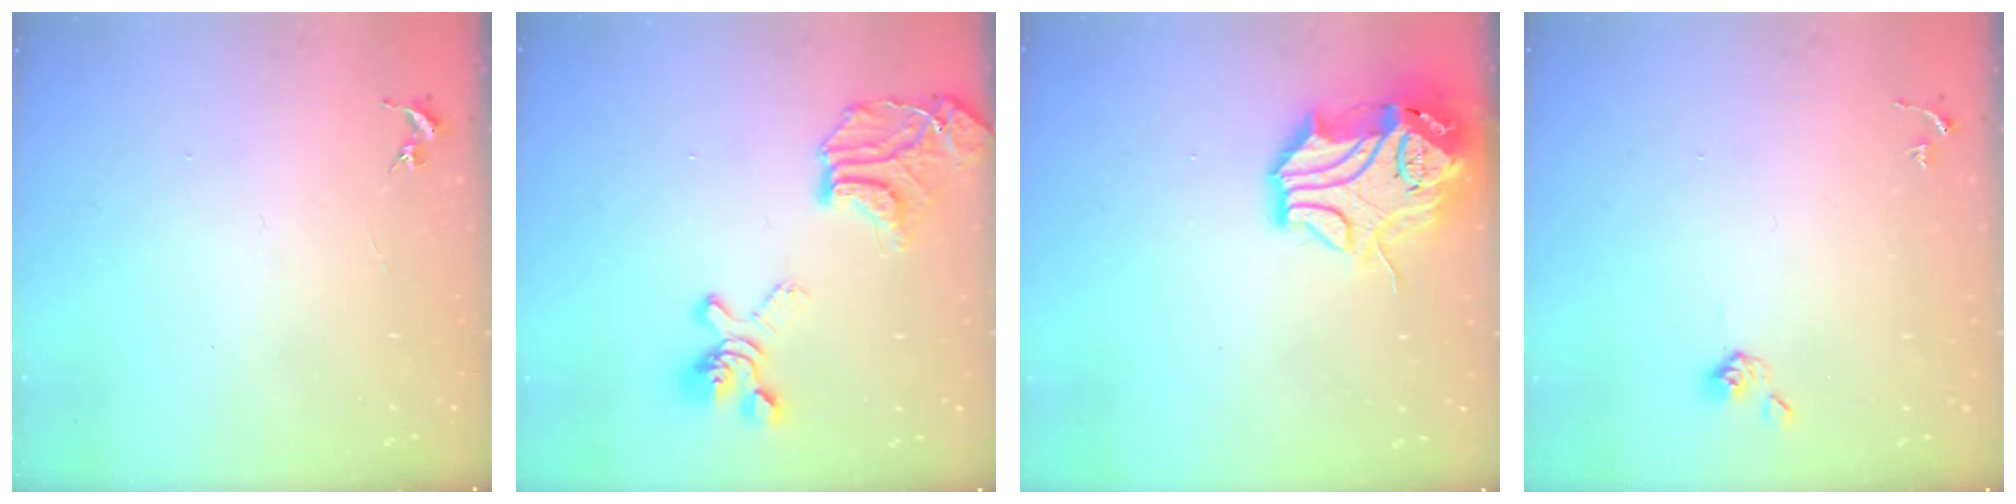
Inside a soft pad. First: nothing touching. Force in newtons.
{"total": 20.9, "press": 20.8, "slide": 2.0}
{"total": 15.5, "press": 15.3, "slide": 2.3}
{"total": 4.6, "press": 4.6, "slide": 0.7}